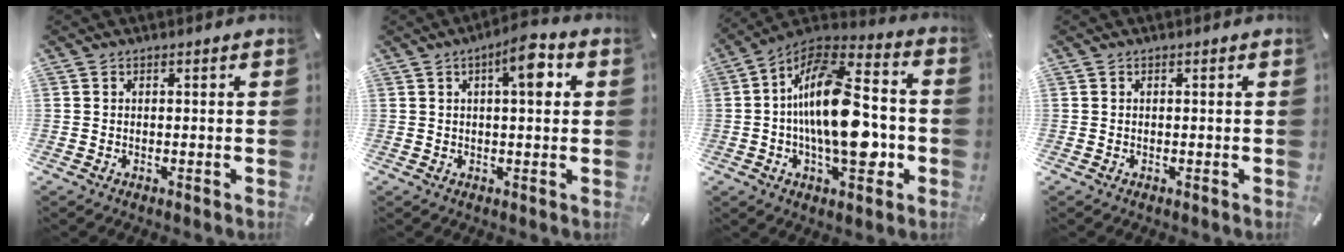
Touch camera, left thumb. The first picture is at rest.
{"total": 7.7, "force": [2.5, 2.5, 6.8], "torque": [-0.096, -0.006, 0.031]}
{"total": 21.4, "force": [-2.0, 10.9, 18.3], "torque": [-0.313, 0.002, -0.034]}
{"total": 0.0}